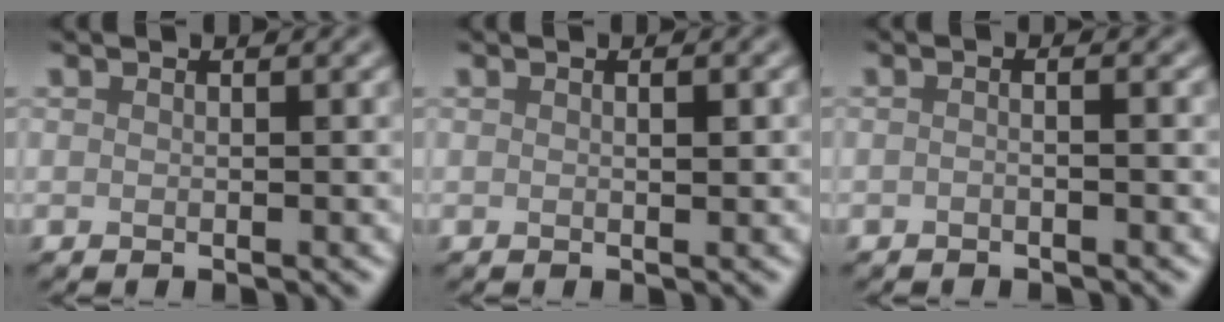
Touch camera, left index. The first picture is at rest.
{"total": 0.8, "force": [0.2, 0.1, 0.8], "torque": [-0.012, 0.000, 0.003]}
{"total": 1.1, "force": [-0.4, 0.3, 0.9], "torque": [-0.016, -0.006, -0.016]}